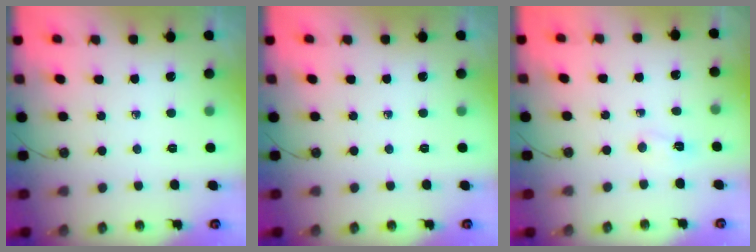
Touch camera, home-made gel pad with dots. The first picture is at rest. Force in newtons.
{"total": 0.0}
{"total": 3.2, "press": 2.9, "slide": 1.4}